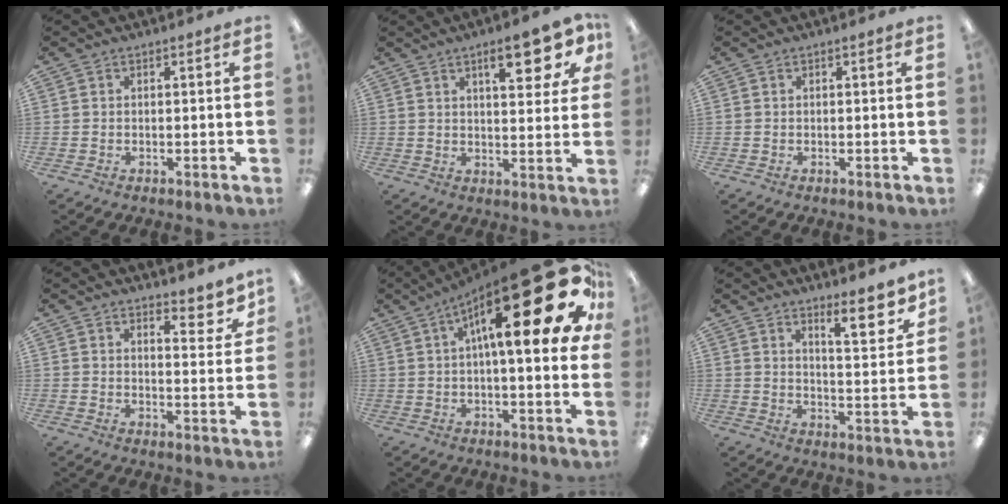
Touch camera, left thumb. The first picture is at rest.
{"total": 11.5, "force": [6.1, 3.8, 9.0], "torque": [-0.119, -0.023, 0.094]}
{"total": 0.0}
{"total": 6.2, "force": [5.0, 2.0, 3.0], "torque": [-0.015, -0.042, 0.081]}
{"total": 30.1, "force": [11.0, 9.6, 26.4], "torque": [-0.380, -0.071, 0.180]}
{"total": 10.0, "force": [7.6, 2.3, 6.1], "torque": [-0.058, -0.060, 0.119]}